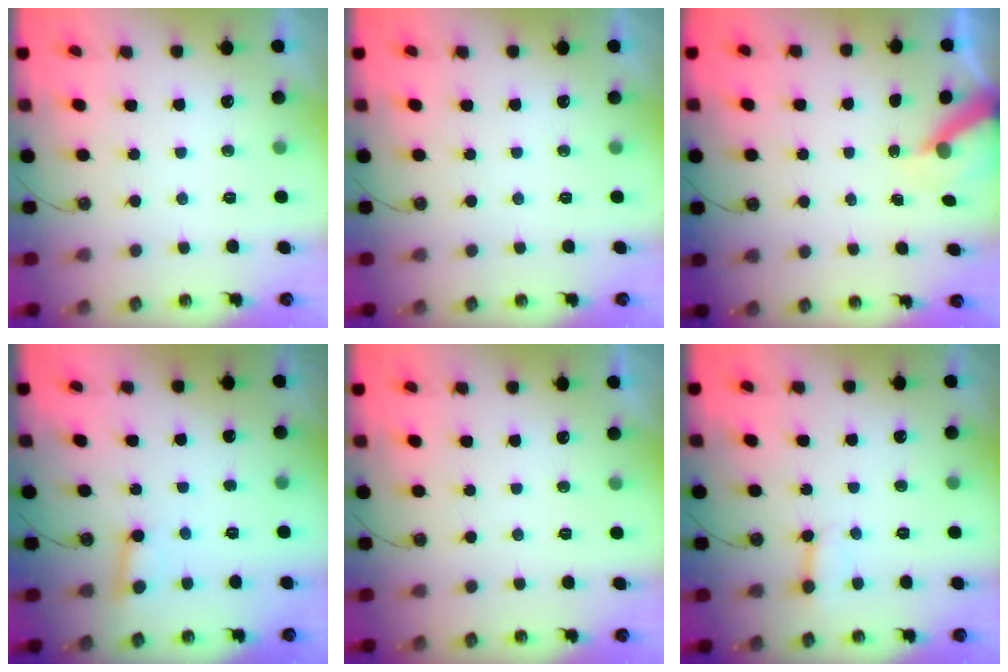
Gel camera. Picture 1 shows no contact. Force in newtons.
{"total": 0.0}
{"total": 6.8, "press": 6.7, "slide": 0.5}
{"total": 2.8, "press": 2.7, "slide": 0.6}
{"total": 0.0}
{"total": 3.4, "press": 3.4, "slide": 0.2}